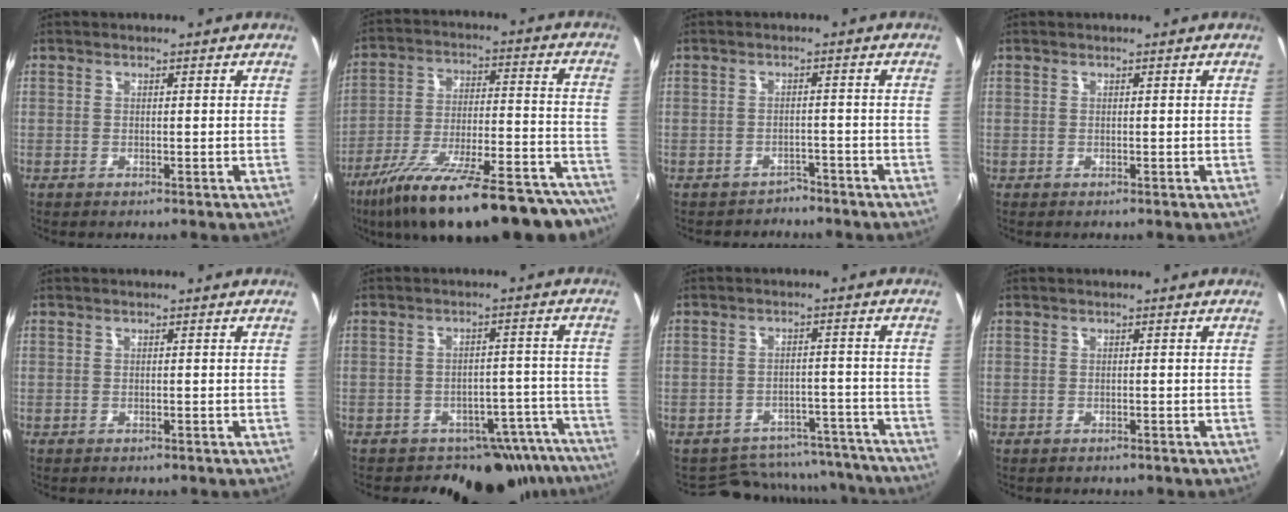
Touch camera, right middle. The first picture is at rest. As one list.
[{"total": 30.8, "force": [-25.0, 7.3, 16.5], "torque": [-0.256, -0.044, -0.348]}, {"total": 3.6, "force": [-3.1, 1.8, 0.3], "torque": [-0.012, 0.001, -0.041]}, {"total": 0.0}, {"total": 0.0}, {"total": 13.4, "force": [-11.2, 7.0, 2.2], "torque": [-0.010, 0.048, -0.124]}, {"total": 16.2, "force": [-14.5, 6.2, 3.6], "torque": [-0.075, 0.036, -0.168]}, {"total": 0.8, "force": [-0.6, 0.3, 0.4], "torque": [-0.012, -0.002, -0.005]}]